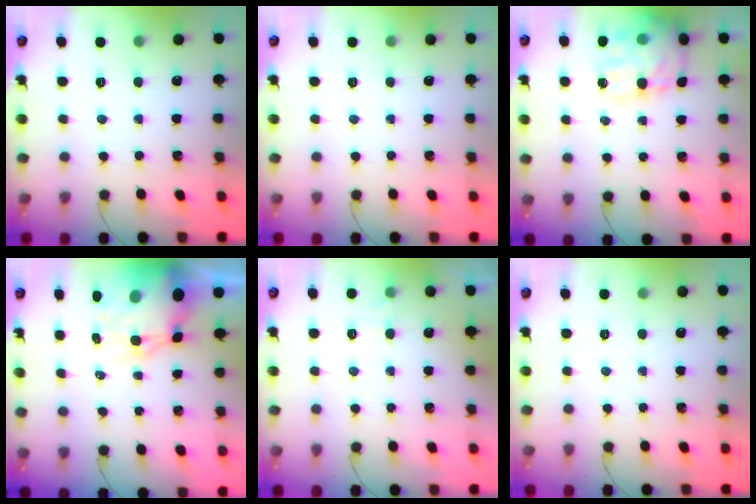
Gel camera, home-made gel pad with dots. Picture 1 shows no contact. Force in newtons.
{"total": 0.0}
{"total": 17.6, "press": 17.5, "slide": 2.4}
{"total": 10.4, "press": 9.9, "slide": 2.9}
{"total": 2.2, "press": 1.8, "slide": 1.3}
{"total": 0.0}